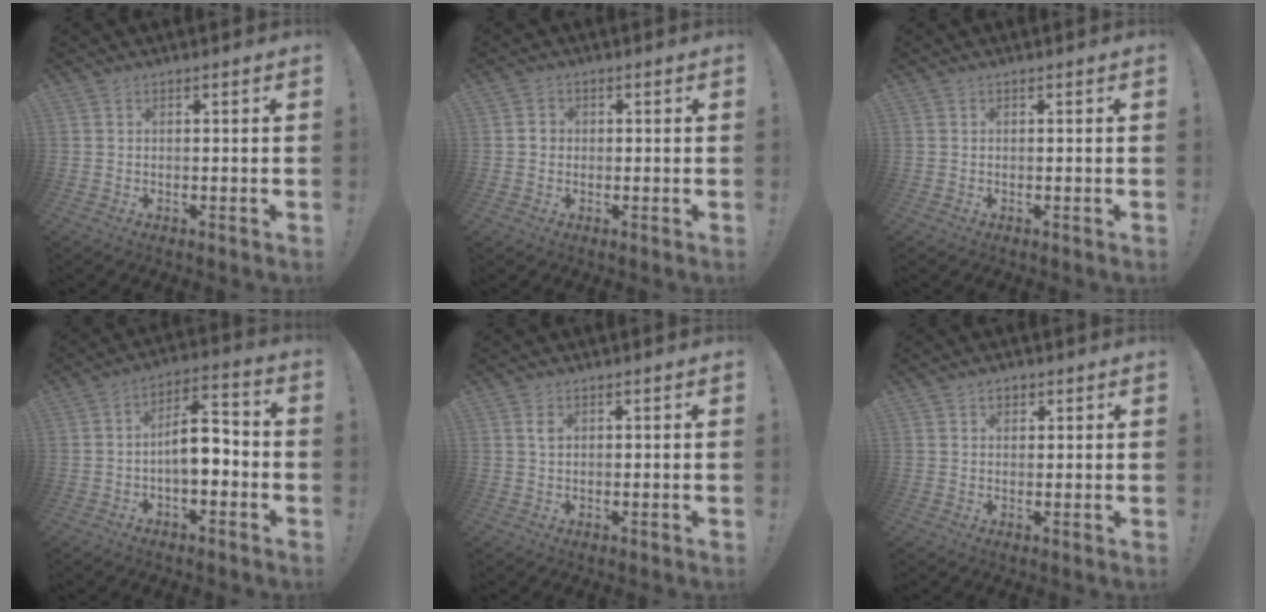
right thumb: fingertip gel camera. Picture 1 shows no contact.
{"total": 2.3, "force": [-0.3, 2.0, 1.0], "torque": [-0.004, 0.003, -0.009]}
{"total": 0.0}
{"total": 10.3, "force": [-2.0, 5.0, 8.8], "torque": [-0.135, 0.012, -0.033]}
{"total": 1.9, "force": [0.8, 1.1, 1.4], "torque": [-0.022, -0.001, 0.013]}
{"total": 2.1, "force": [1.2, 1.6, 0.8], "torque": [-0.010, -0.004, 0.021]}